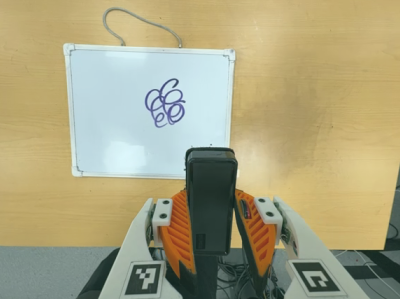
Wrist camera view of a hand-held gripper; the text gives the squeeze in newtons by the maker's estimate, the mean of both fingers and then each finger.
{"total": 4.1, "left": 2.7, "right": 5.5}